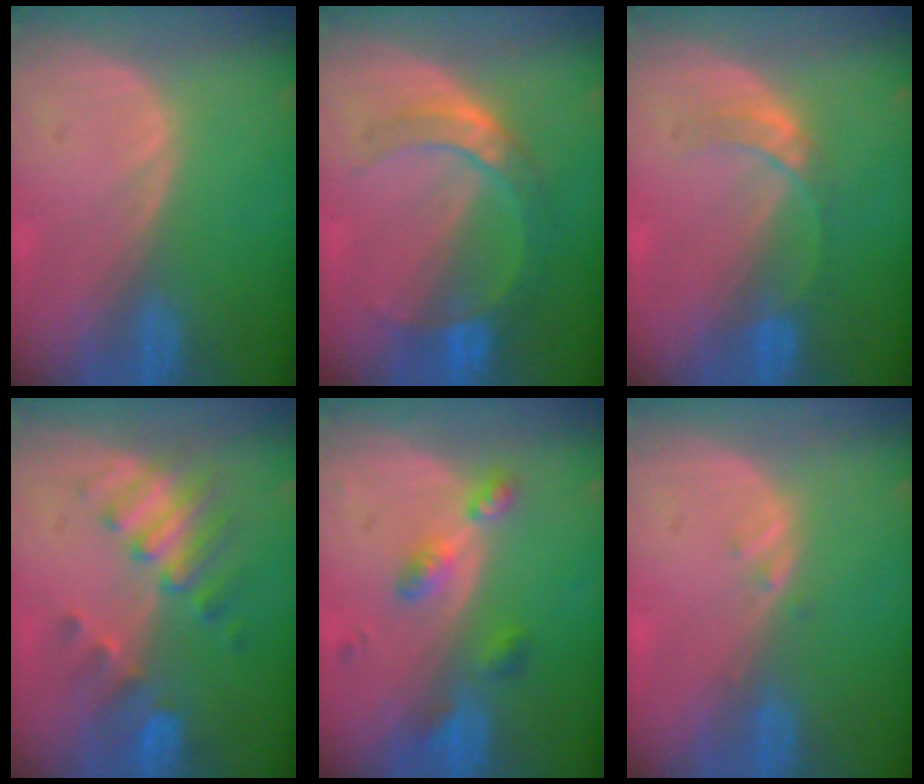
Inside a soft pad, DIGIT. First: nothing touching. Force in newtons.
{"total": 7.1, "press": 6.5, "slide": 2.9}
{"total": 3.3, "press": 3.3, "slide": 0.3}
{"total": 7.6, "press": 6.7, "slide": 3.6}
{"total": 4.6, "press": 4.6, "slide": 0.6}
{"total": 1.0, "press": 0.9, "slide": 0.5}